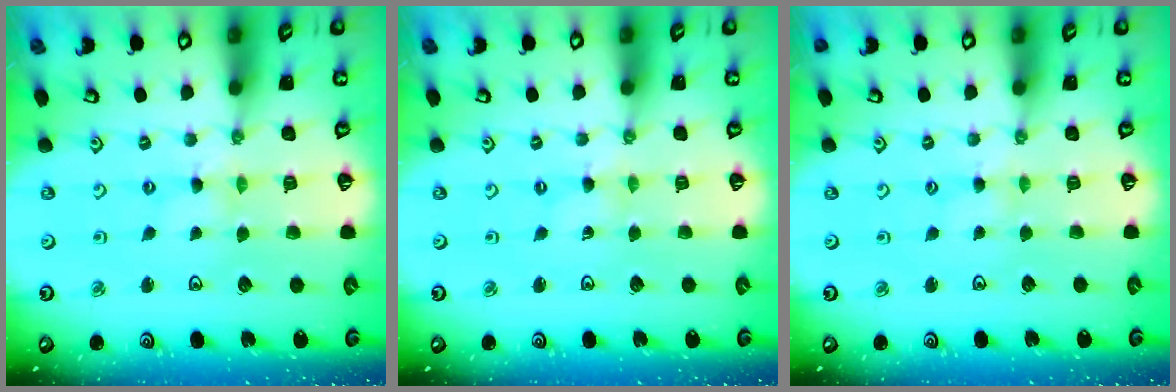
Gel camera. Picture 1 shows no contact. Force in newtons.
{"total": 0.0}
{"total": 1.8, "press": 1.8, "slide": 0.2}